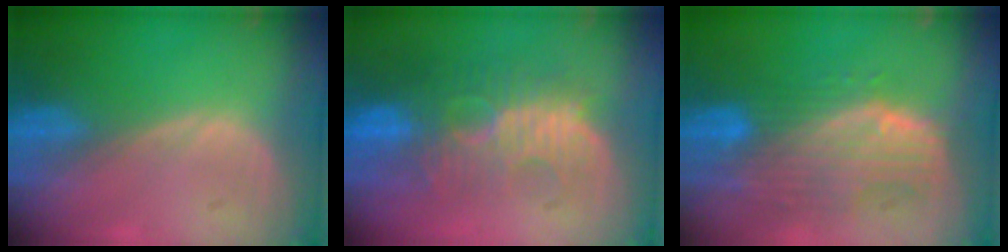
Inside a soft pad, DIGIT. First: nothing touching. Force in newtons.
{"total": 10.8, "press": 9.6, "slide": 4.9}
{"total": 10.5, "press": 9.1, "slide": 5.3}